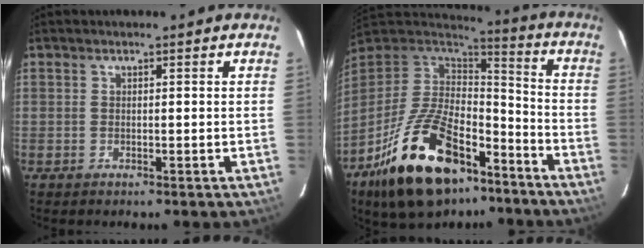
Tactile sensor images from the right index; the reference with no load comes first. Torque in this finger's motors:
{"motor_torque": [1.11, -1.04, 1.05, 0.21]}